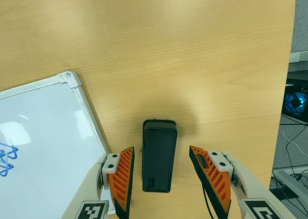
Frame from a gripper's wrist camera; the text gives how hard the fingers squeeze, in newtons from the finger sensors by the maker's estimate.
{"total": 0.0}